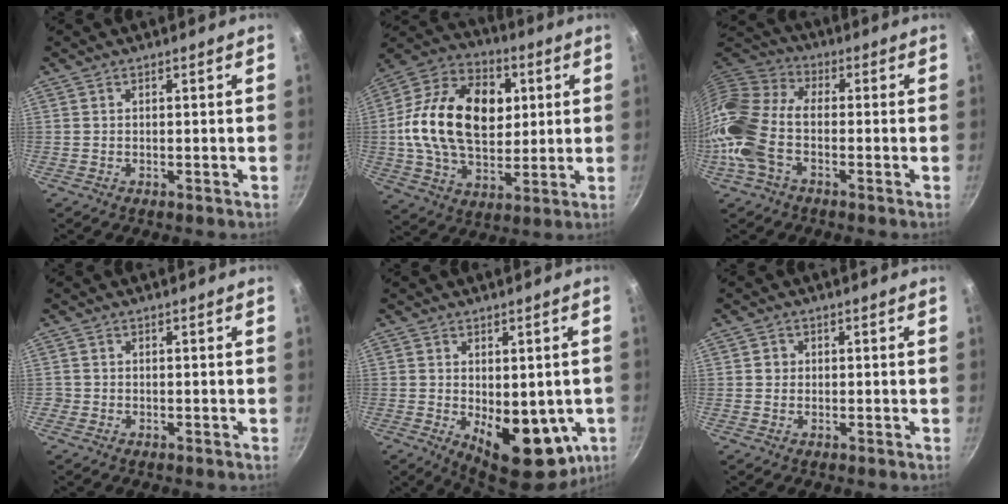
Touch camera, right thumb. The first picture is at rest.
{"total": 23.2, "force": [3.3, 15.4, 17.0], "torque": [-0.273, 0.015, 0.046]}
{"total": 14.8, "force": [-4.1, 8.6, 11.3], "torque": [-0.221, 0.034, -0.107]}
{"total": 0.8, "force": [-0.3, 0.7, 0.0], "torque": [0.001, 0.002, -0.007]}
{"total": 15.5, "force": [-2.8, 8.3, 12.8], "torque": [-0.133, -0.022, -0.020]}
{"total": 1.6, "force": [0.1, 1.5, 0.4], "torque": [0.001, 0.003, 0.000]}